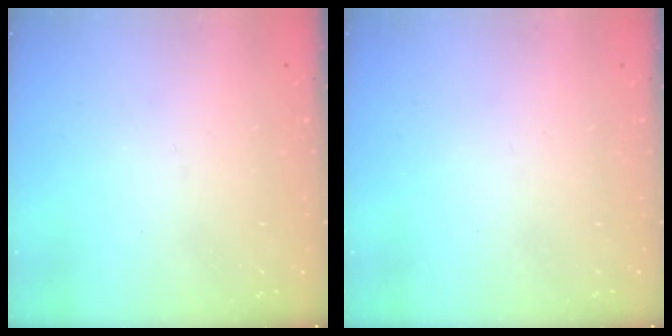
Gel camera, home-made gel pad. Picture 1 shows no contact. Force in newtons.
{"total": 0.0}